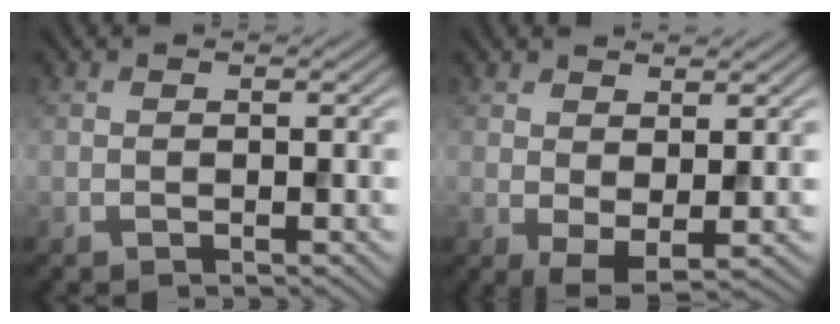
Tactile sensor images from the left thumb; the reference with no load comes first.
{"total": 3.1, "force": [1.0, 1.3, 2.6], "torque": [-0.054, -0.005, 0.022]}